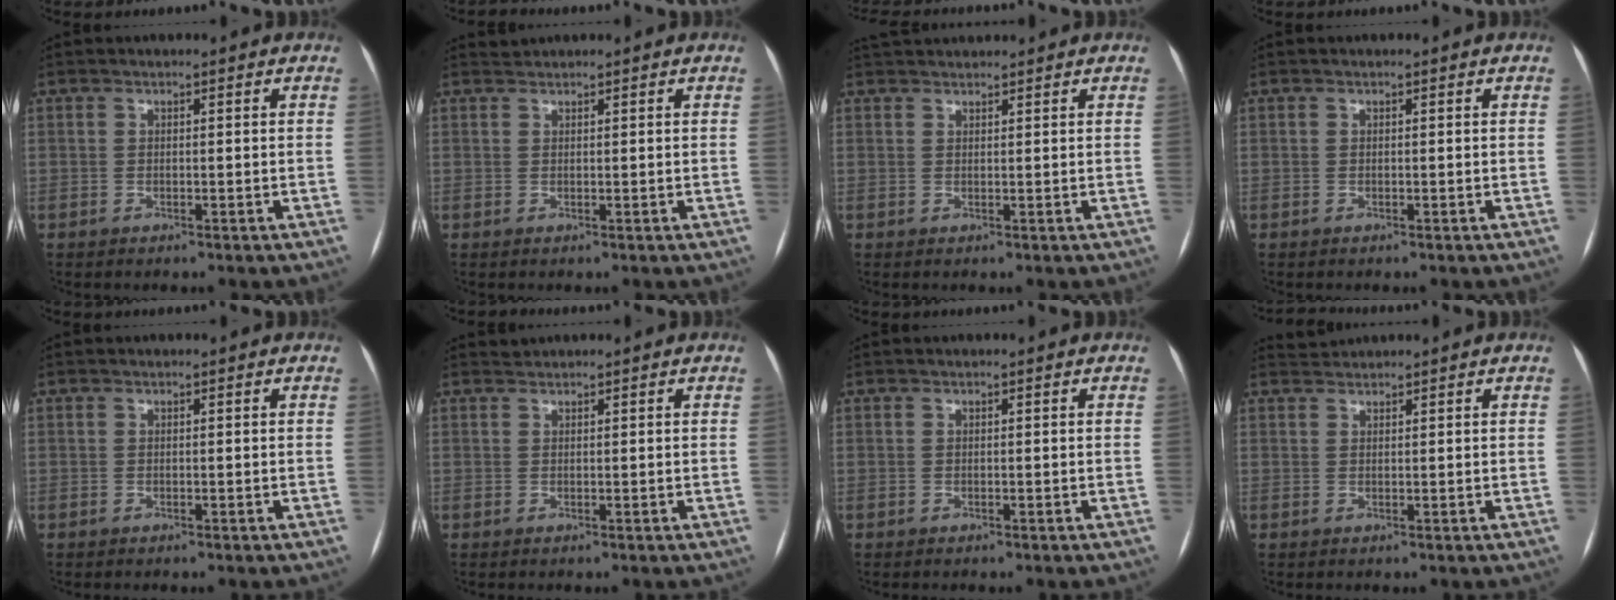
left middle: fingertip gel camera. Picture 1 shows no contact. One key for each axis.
{"total": 0.8, "fx": 0.7, "fy": -0.2, "fz": -0.3, "tx": -0.004, "ty": 0.008, "tz": 0.018}
{"total": 3.9, "fx": 3.8, "fy": 0.5, "fz": 0.9, "tx": -0.013, "ty": 0.035, "tz": 0.064}
{"total": 0.0}
{"total": 0.0}
{"total": 0.7, "fx": 0.6, "fy": -0.1, "fz": -0.3, "tx": -0.003, "ty": 0.006, "tz": 0.014}
{"total": 0.0}
{"total": 1.5, "fx": 1.4, "fy": -0.2, "fz": -0.5, "tx": -0.003, "ty": 0.011, "tz": 0.034}